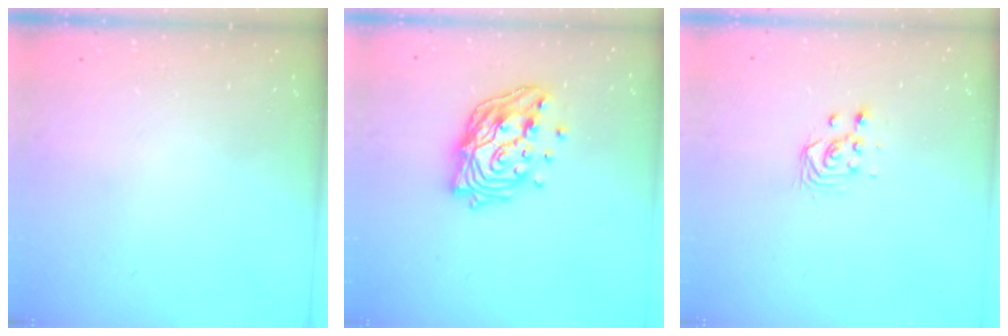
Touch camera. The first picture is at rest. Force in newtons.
{"total": 17.6, "press": 17.0, "slide": 4.2}
{"total": 3.3, "press": 3.1, "slide": 1.0}